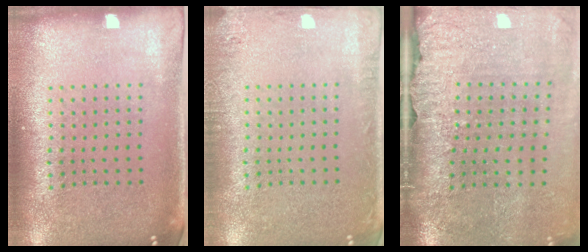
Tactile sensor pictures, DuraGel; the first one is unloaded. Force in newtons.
{"total": 1.5, "press": 1.5, "slide": 0.2}
{"total": 4.1, "press": 3.4, "slide": 2.3}